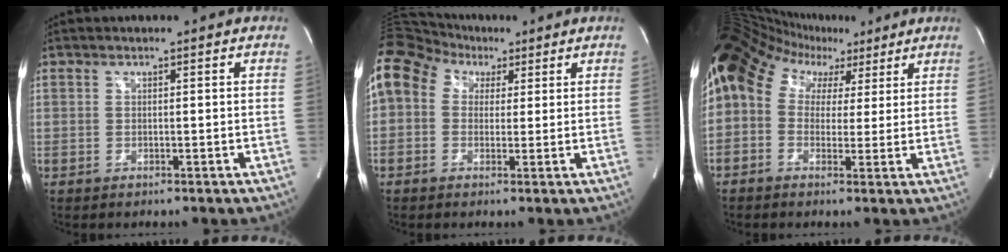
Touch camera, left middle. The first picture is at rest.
{"total": 14.3, "force": [6.0, 10.8, 7.2], "torque": [-0.192, 0.088, 0.110]}
{"total": 14.0, "force": [7.2, 9.4, 7.5], "torque": [-0.144, 0.086, 0.121]}